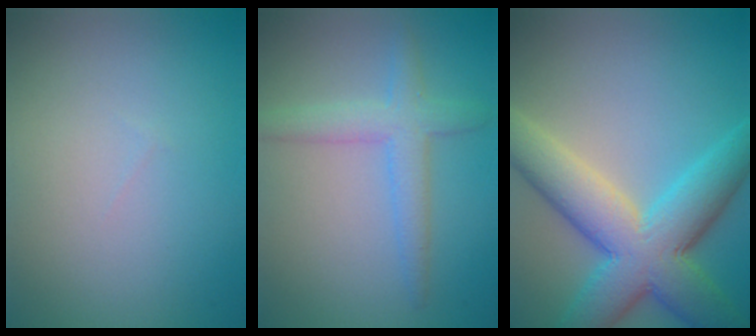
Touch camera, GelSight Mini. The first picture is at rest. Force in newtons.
{"total": 3.3, "press": 3.3, "slide": 0.2}
{"total": 9.8, "press": 9.7, "slide": 0.6}